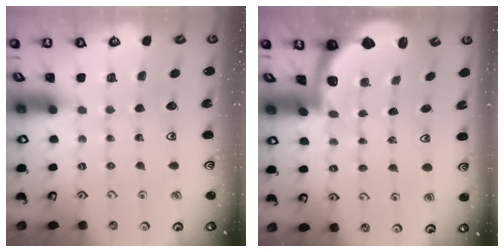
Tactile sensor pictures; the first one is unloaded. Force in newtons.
{"total": 2.0, "press": 2.0, "slide": 0.5}